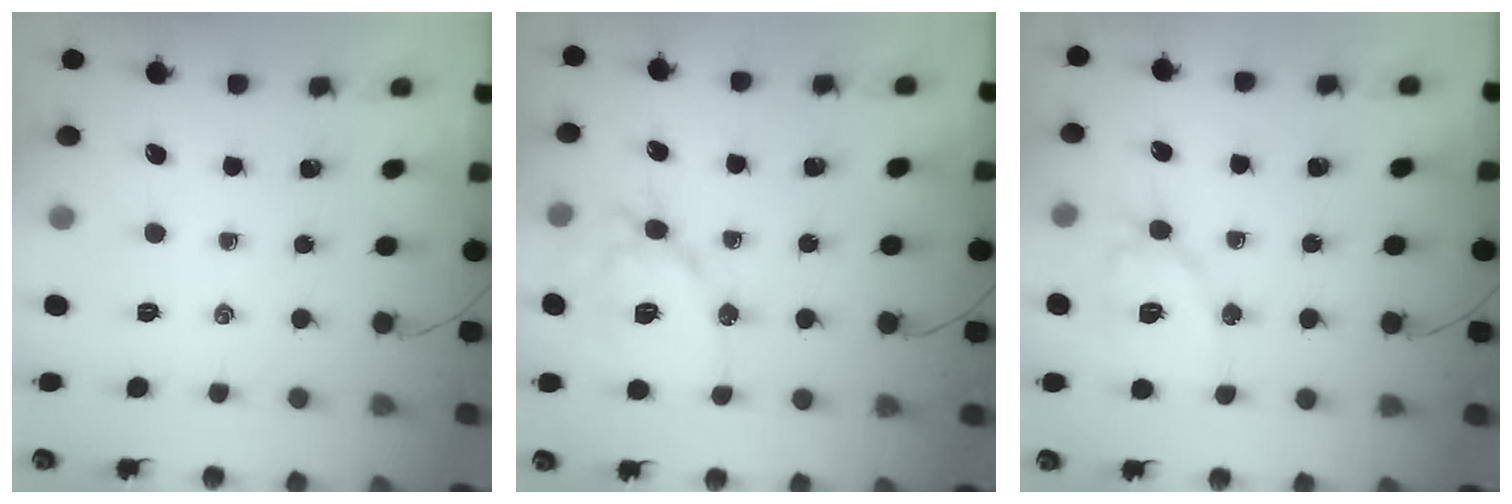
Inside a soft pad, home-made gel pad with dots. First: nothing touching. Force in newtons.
{"total": 12.8, "press": 12.8, "slide": 1.4}
{"total": 11.1, "press": 11.1, "slide": 1.2}